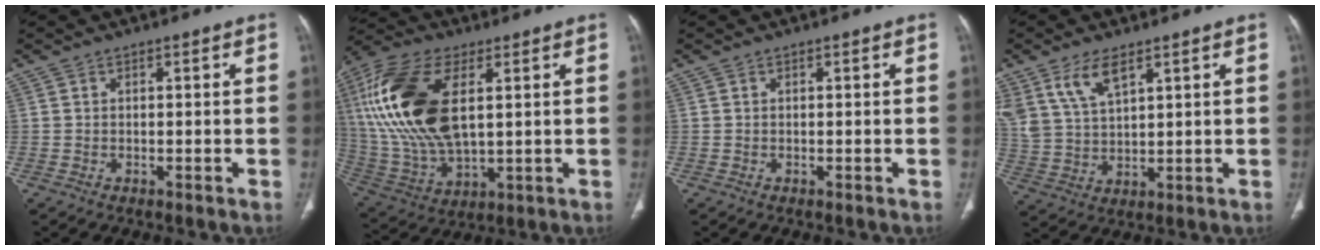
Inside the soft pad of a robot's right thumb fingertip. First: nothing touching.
{"total": 22.7, "force": [5.1, 11.5, 18.9], "torque": [-0.405, -0.012, 0.097]}
{"total": 0.0}
{"total": 8.5, "force": [5.2, 3.7, 5.6], "torque": [-0.111, -0.016, 0.115]}